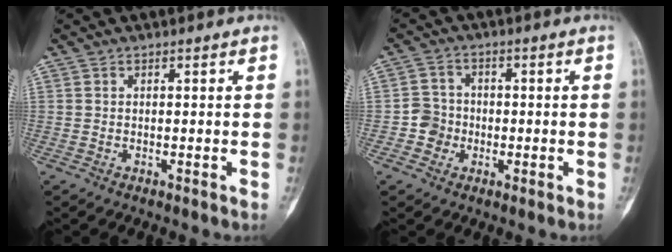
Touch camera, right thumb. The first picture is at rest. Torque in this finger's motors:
{"motor_torque": [0.62, -0.02, 0.40, -0.31, 0.15]}